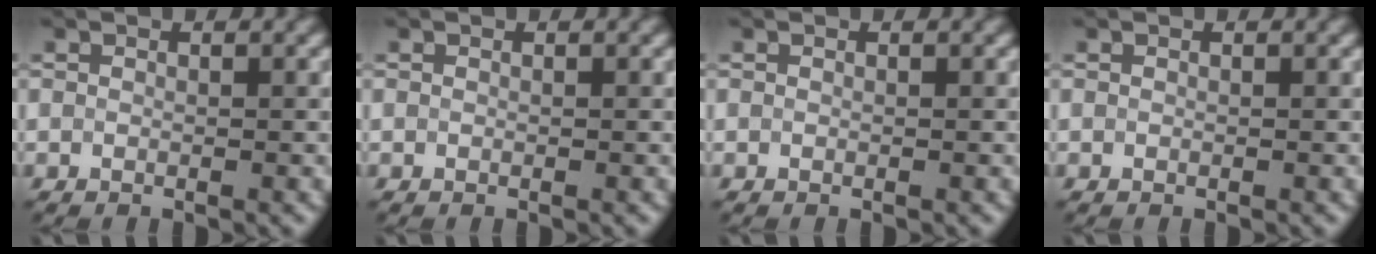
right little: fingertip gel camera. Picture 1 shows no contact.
{"total": 0.0}
{"total": 0.0}
{"total": 0.0}